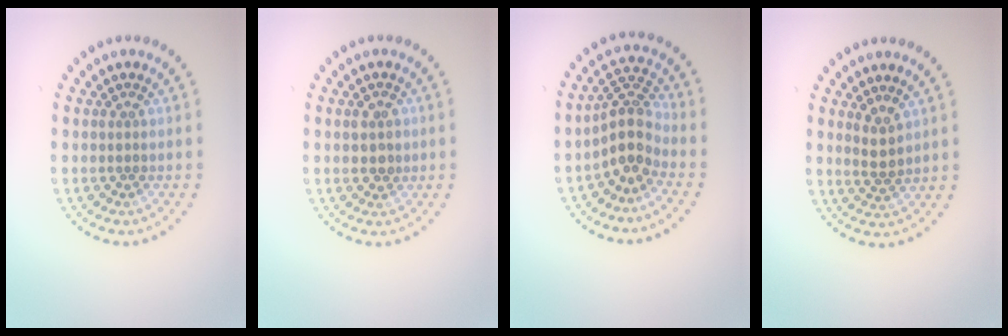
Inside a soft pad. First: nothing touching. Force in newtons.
{"total": 1.6, "press": 1.6, "slide": 0.2}
{"total": 3.5, "press": 2.7, "slide": 2.3}
{"total": 1.7, "press": 1.5, "slide": 0.8}